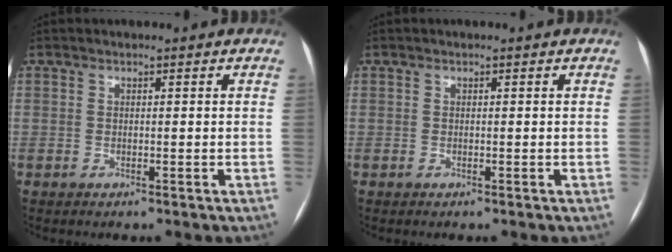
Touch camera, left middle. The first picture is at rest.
{"total": 0.0}